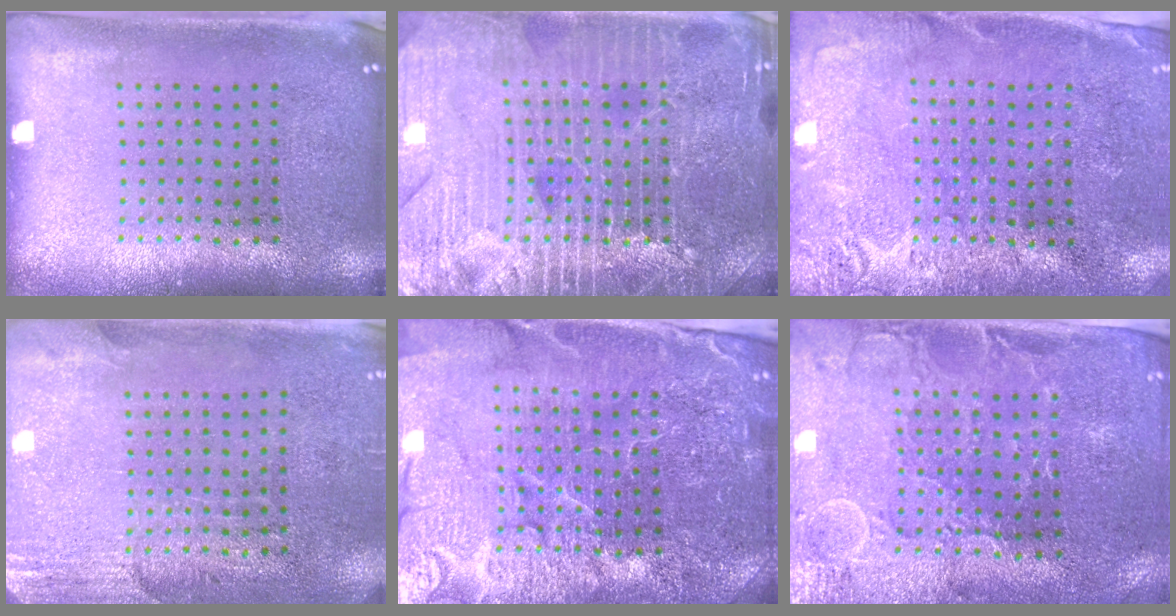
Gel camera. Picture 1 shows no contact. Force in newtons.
{"total": 5.1, "press": 5.0, "slide": 0.6}
{"total": 2.8, "press": 2.6, "slide": 0.9}
{"total": 2.8, "press": 2.5, "slide": 1.2}
{"total": 5.3, "press": 4.9, "slide": 2.1}
{"total": 0.8, "press": 0.7, "slide": 0.4}